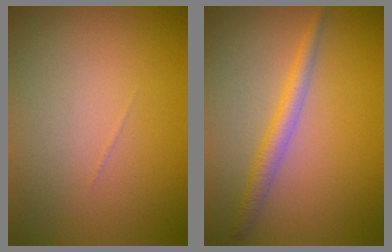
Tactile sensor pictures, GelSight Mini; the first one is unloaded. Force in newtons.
{"total": 2.4, "press": 2.4, "slide": 0.0}